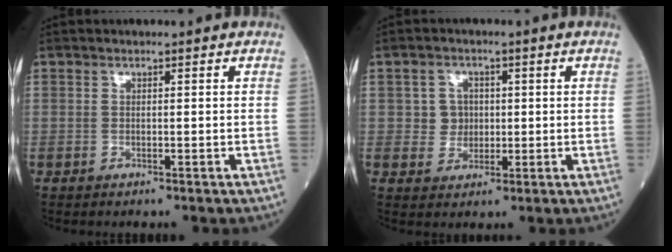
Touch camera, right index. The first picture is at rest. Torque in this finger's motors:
{"motor_torque": [0.05, 0.02, 0.01, -0.01]}